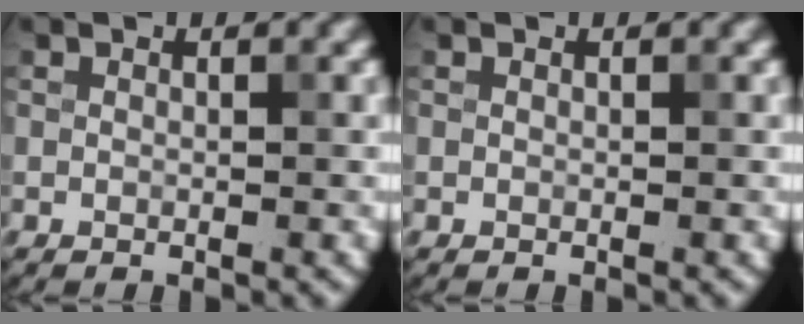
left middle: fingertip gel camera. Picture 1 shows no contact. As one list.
[{"total": 0.0}]